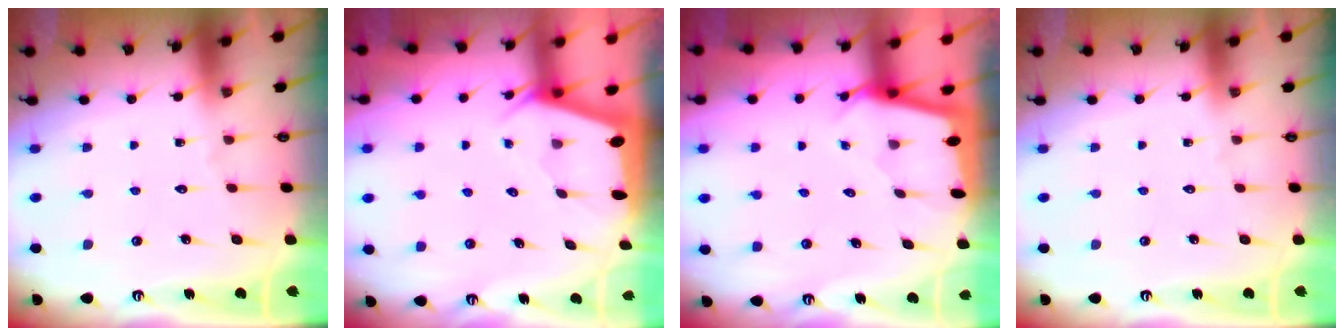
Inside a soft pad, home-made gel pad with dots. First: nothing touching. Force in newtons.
{"total": 1.8, "press": 1.8, "slide": 0.3}
{"total": 1.6, "press": 1.6, "slide": 0.2}
{"total": 0.0}